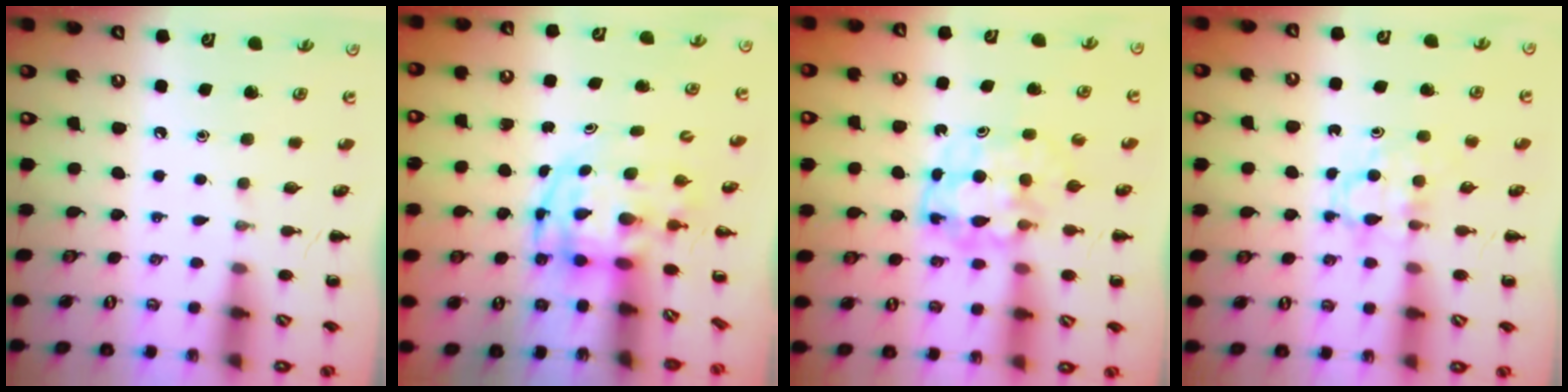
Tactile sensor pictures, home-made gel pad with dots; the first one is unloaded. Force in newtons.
{"total": 3.8, "press": 3.7, "slide": 0.7}
{"total": 5.5, "press": 5.5, "slide": 0.4}
{"total": 3.5, "press": 3.2, "slide": 1.3}